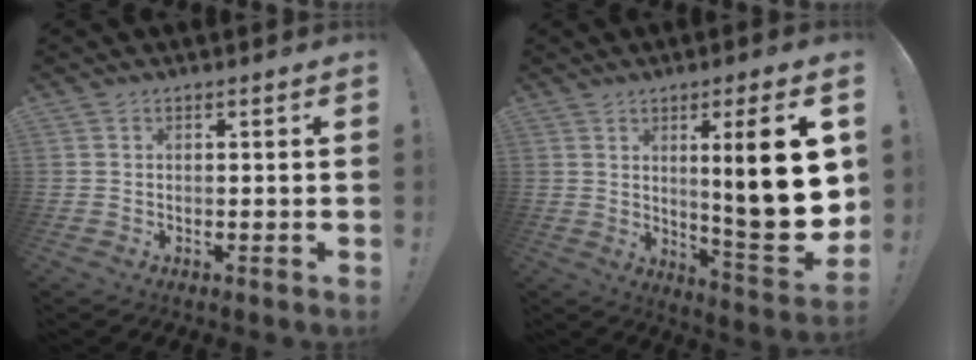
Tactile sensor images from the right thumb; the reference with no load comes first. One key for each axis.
{"total": 19.1, "fx": 3.8, "fy": 2.8, "fz": 18.5, "tx": -0.259, "ty": -0.034, "tz": 0.052}